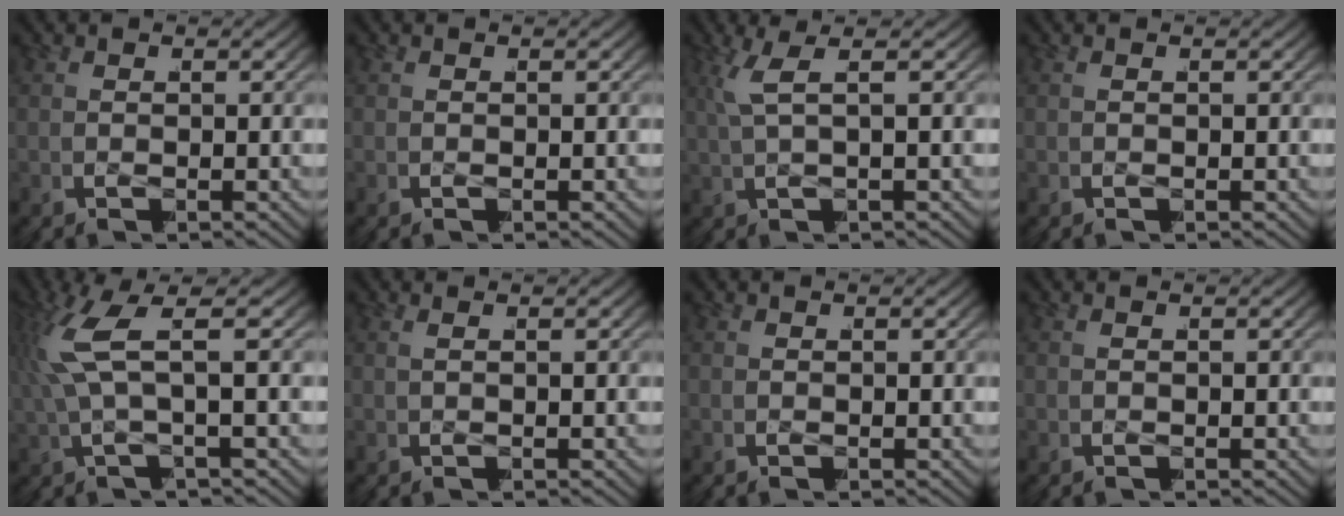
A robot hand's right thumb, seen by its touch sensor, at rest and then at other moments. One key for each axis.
{"total": 0.0}
{"total": 3.1, "fx": 1.4, "fy": 0.3, "fz": 2.7, "tx": -0.054, "ty": 0.014, "tz": 0.024}
{"total": 0.0}
{"total": 6.3, "fx": 1.6, "fy": 2.3, "fz": 5.7, "tx": -0.111, "ty": 0.021, "tz": 0.019}
{"total": 0.7, "fx": 0.2, "fy": -0.6, "fz": 0.3, "tx": 0.000, "ty": 0.010, "tz": 0.000}
{"total": 0.0}
{"total": 0.0}